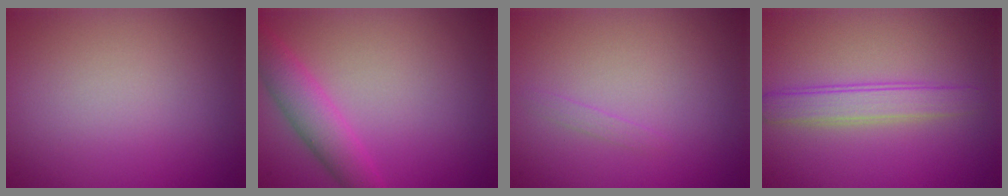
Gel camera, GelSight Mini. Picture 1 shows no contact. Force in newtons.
{"total": 3.6, "press": 3.6, "slide": 0.2}
{"total": 0.5, "press": 0.5, "slide": 0.1}
{"total": 2.7, "press": 2.7, "slide": 0.1}